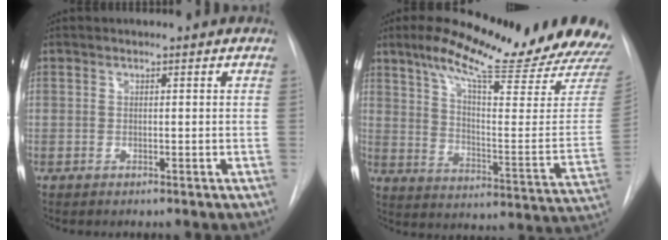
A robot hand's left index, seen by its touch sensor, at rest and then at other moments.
{"total": 24.6, "force": [20.5, 2.3, 13.5], "torque": [-0.205, -0.067, 0.269]}